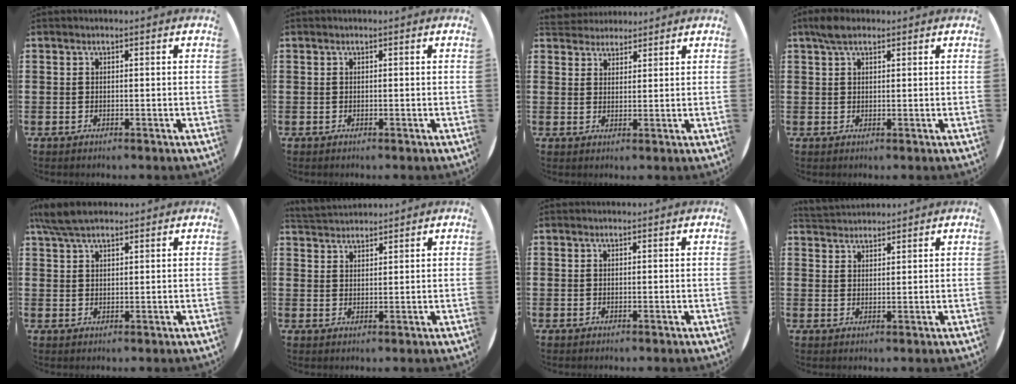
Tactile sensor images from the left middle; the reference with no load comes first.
{"total": 0.0}
{"total": 3.2, "force": [3.0, 1.0, -0.3], "torque": [-0.002, -0.004, 0.057]}
{"total": 2.8, "force": [1.9, 1.2, 1.6], "torque": [-0.035, 0.008, 0.034]}
{"total": 5.1, "force": [4.2, 1.3, 2.6], "torque": [-0.059, 0.000, 0.078]}
{"total": 2.8, "force": [2.8, 0.5, -0.2], "torque": [-0.002, -0.005, 0.053]}
{"total": 0.0}
{"total": 2.5, "force": [2.5, 0.5, -0.4], "torque": [0.004, -0.002, 0.048]}